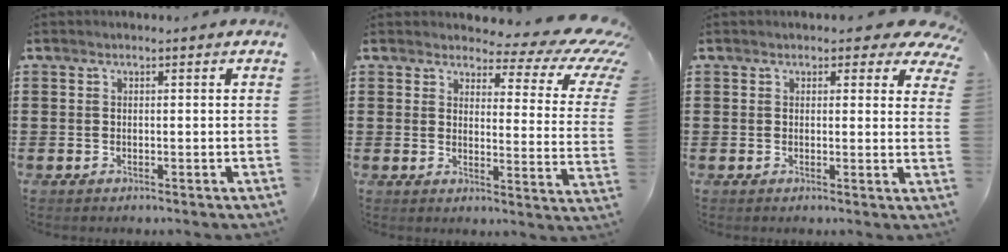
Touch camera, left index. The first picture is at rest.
{"total": 5.6, "force": [4.3, 1.5, 3.4], "torque": [-0.062, -0.030, 0.068]}
{"total": 2.5, "force": [1.9, 1.1, 1.3], "torque": [-0.018, -0.005, 0.029]}